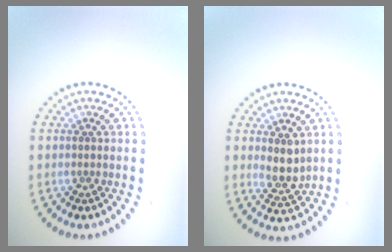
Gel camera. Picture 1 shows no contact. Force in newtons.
{"total": 2.4, "press": 2.0, "slide": 1.2}